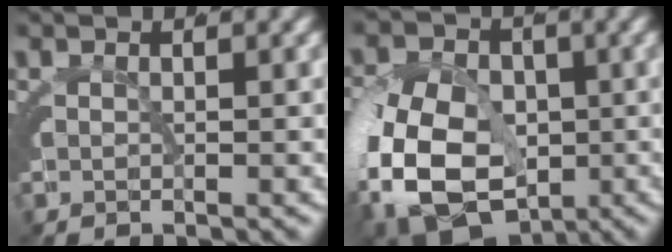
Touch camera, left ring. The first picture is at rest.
{"total": 12.7, "force": [-5.0, 10.3, 5.4], "torque": [-0.137, -0.060, -0.075]}